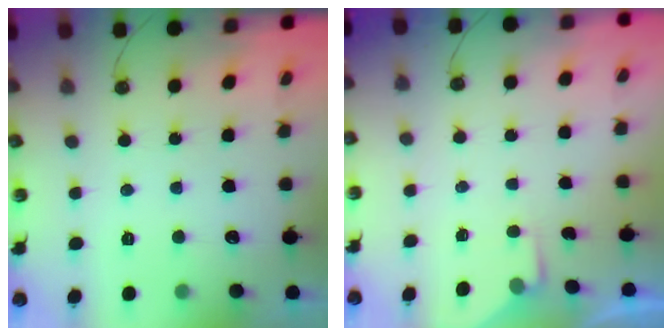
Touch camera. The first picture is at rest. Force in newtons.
{"total": 2.8, "press": 2.8, "slide": 0.4}